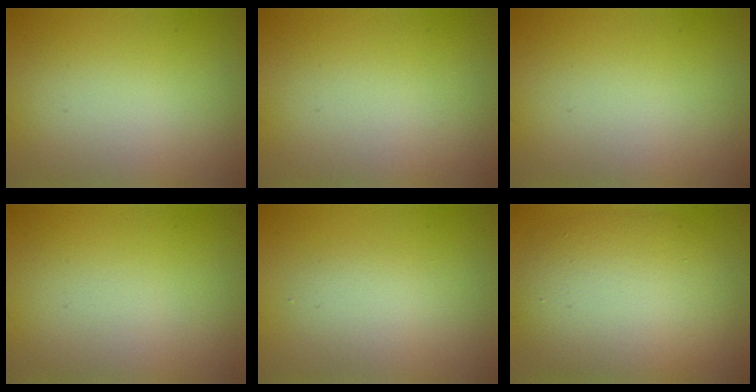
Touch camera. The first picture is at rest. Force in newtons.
{"total": 0.0}
{"total": 0.0}
{"total": 0.0}
{"total": 2.0, "press": 2.0, "slide": 0.1}
{"total": 9.5, "press": 9.4, "slide": 0.5}